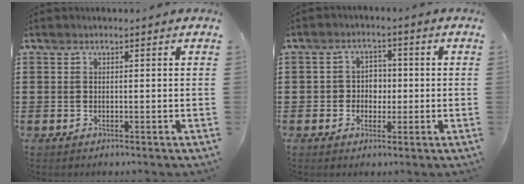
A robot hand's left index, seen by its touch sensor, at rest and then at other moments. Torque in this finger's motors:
{"motor_torque": [0.16, 0.14, 0.09, 0.01]}